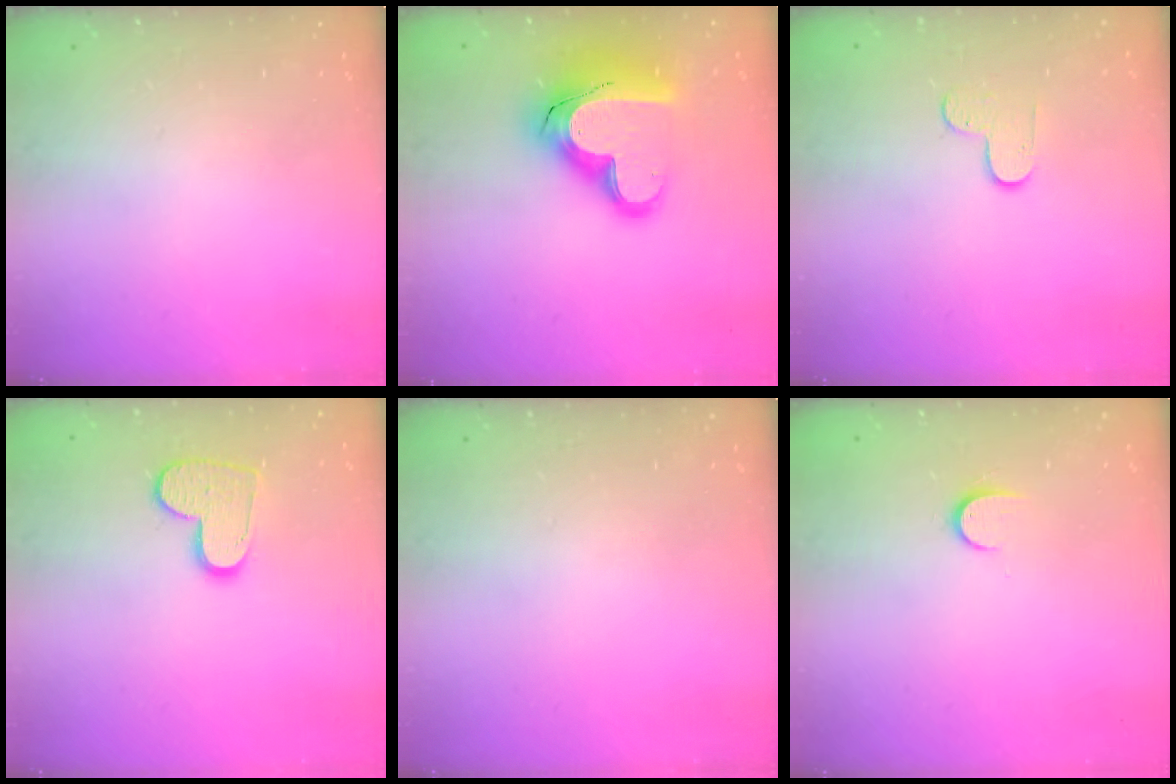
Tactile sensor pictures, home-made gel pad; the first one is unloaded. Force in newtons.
{"total": 23.7, "press": 23.6, "slide": 2.0}
{"total": 5.4, "press": 5.4, "slide": 0.5}
{"total": 11.6, "press": 11.6, "slide": 0.8}
{"total": 0.0}
{"total": 6.3, "press": 6.3, "slide": 0.6}